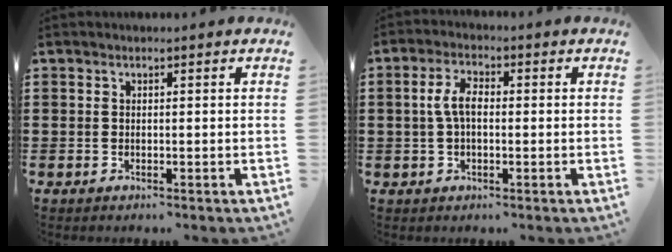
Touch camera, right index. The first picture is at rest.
{"total": 4.6, "force": [0.0, 2.3, 4.0], "torque": [-0.101, -0.002, -0.008]}